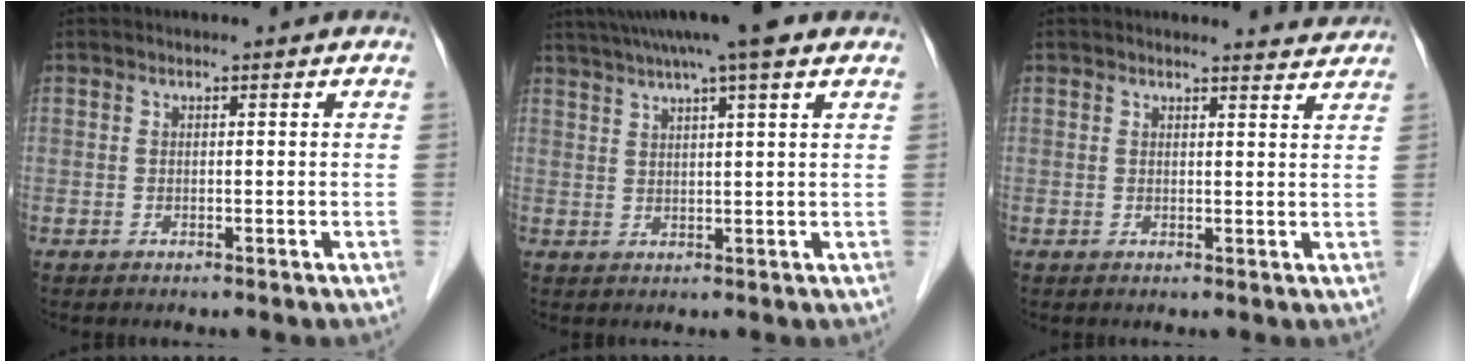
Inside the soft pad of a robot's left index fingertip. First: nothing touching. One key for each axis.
{"total": 11.4, "fx": 8.6, "fy": 0.4, "fz": 7.5, "tx": -0.126, "ty": 0.037, "tz": 0.121}
{"total": 2.5, "fx": 2.5, "fy": 0.1, "fz": 0.0, "tx": -0.007, "ty": -0.007, "tz": 0.021}